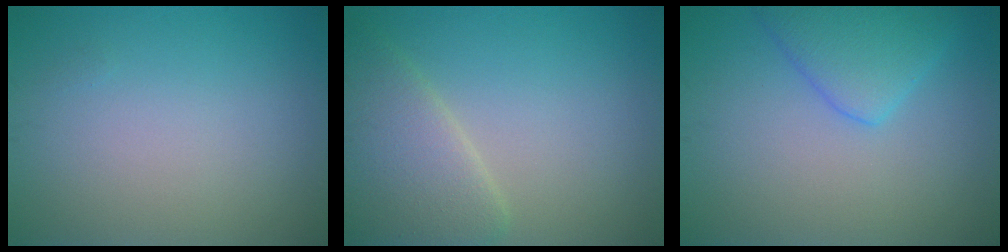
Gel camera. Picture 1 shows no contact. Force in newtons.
{"total": 5.2, "press": 5.2, "slide": 0.3}
{"total": 3.8, "press": 3.8, "slide": 0.3}